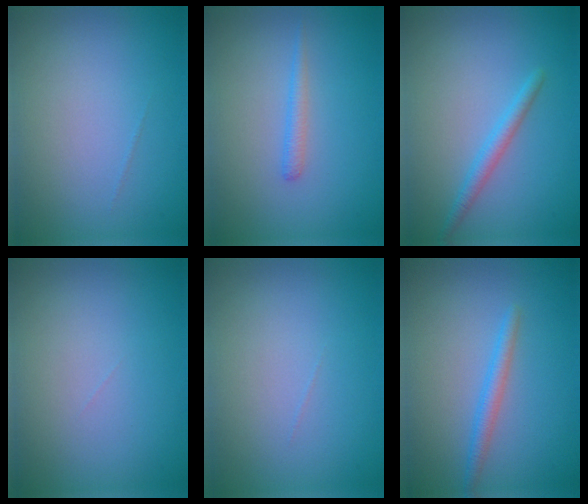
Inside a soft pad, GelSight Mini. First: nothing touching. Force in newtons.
{"total": 1.2, "press": 1.2, "slide": 0.0}
{"total": 1.8, "press": 1.8, "slide": 0.1}
{"total": 0.0}
{"total": 0.0}
{"total": 1.8, "press": 1.8, "slide": 0.0}